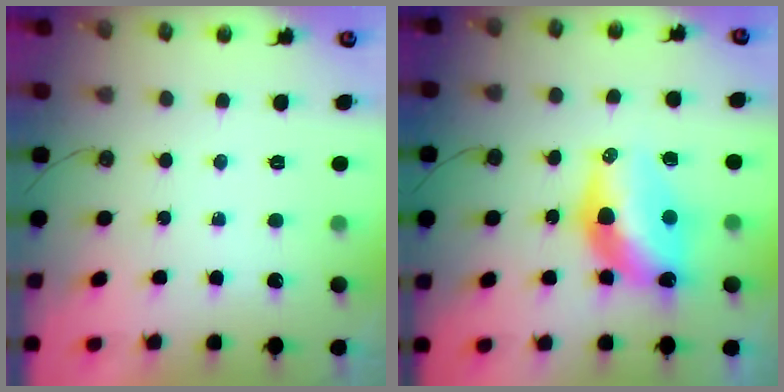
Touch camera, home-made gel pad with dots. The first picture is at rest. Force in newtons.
{"total": 14.3, "press": 13.5, "slide": 4.7}